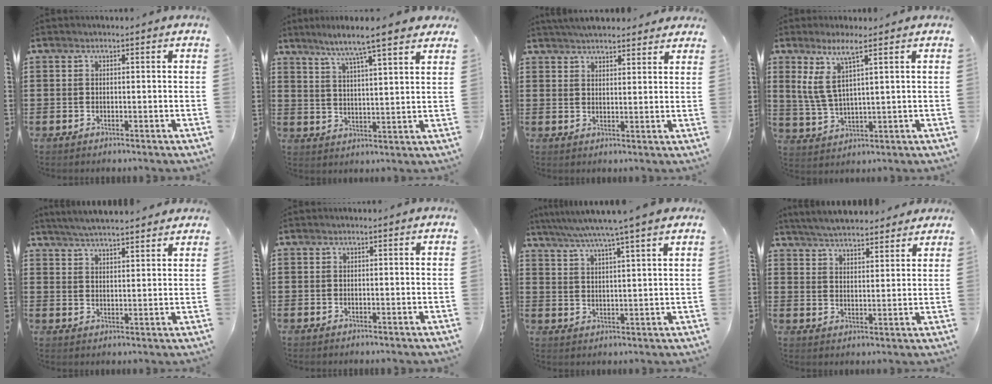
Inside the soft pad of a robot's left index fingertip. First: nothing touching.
{"total": 6.9, "force": [5.9, -0.2, 3.6], "torque": [-0.092, -0.026, 0.097]}
{"total": 4.2, "force": [4.1, 0.6, 0.9], "torque": [-0.028, -0.008, 0.077]}
{"total": 6.8, "force": [3.7, 1.3, 5.6], "torque": [-0.135, -0.007, 0.060]}
{"total": 4.6, "force": [4.4, -0.2, 1.0], "torque": [-0.034, -0.017, 0.080]}
{"total": 0.0}
{"total": 6.1, "force": [5.1, -1.1, 3.2], "torque": [-0.078, -0.024, 0.087]}
{"total": 5.2, "force": [5.1, 0.5, 0.8], "torque": [-0.036, -0.020, 0.093]}